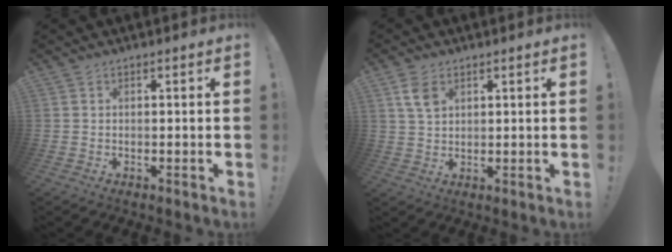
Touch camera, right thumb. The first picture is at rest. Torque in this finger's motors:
{"motor_torque": [0.06, 0.11, 0.53, 0.21, -0.01]}